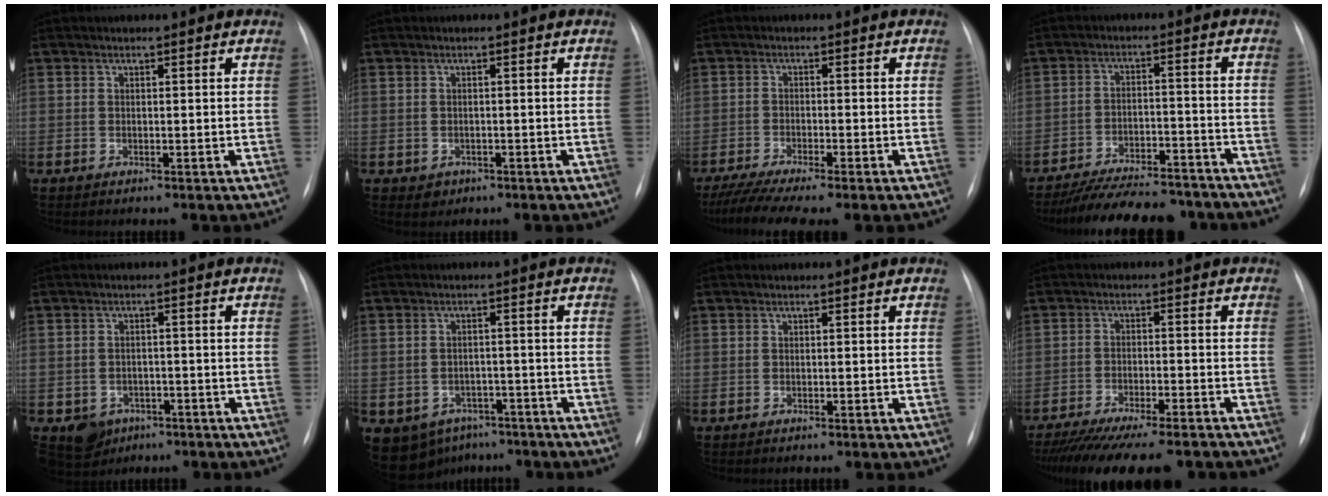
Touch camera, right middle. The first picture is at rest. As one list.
[{"total": 1.7, "force": [-0.7, 1.5, 0.3], "torque": [-0.002, 0.004, -0.005]}, {"total": 9.1, "force": [-7.3, 0.7, 5.4], "torque": [-0.090, -0.014, -0.117]}, {"total": 16.6, "force": [-14.9, 4.3, 6.0], "torque": [-0.105, 0.011, -0.212]}, {"total": 5.5, "force": [-2.9, 4.5, 1.2], "torque": [-0.021, 0.008, -0.036]}, {"total": 10.9, "force": [-6.6, 8.1, 3.1], "torque": [-0.071, 0.012, -0.080]}, {"total": 0.0}, {"total": 16.7, "force": [-14.4, 2.9, 8.0], "torque": [-0.129, -0.023, -0.205]}]